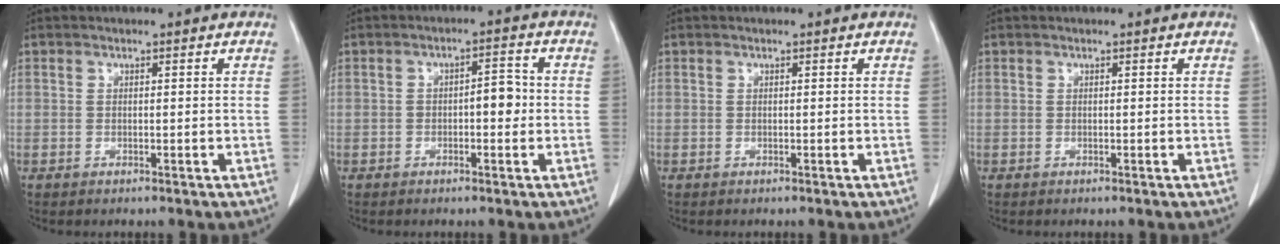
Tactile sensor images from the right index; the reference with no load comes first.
{"total": 3.7, "force": [-0.4, 1.5, 3.4], "torque": [-0.046, 0.013, -0.007]}
{"total": 0.0}
{"total": 0.0}